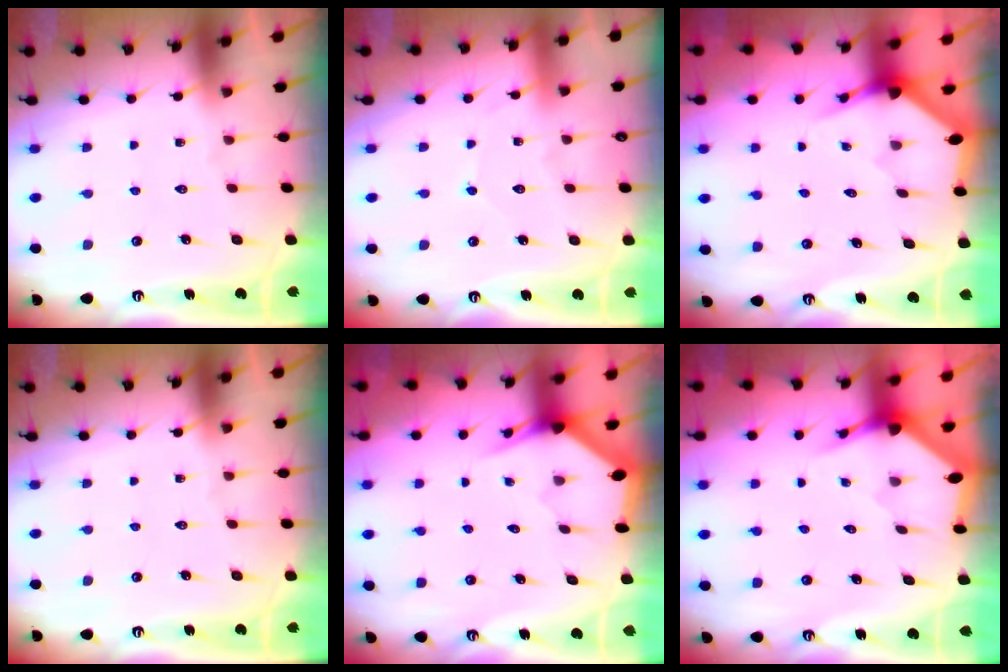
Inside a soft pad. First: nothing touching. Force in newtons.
{"total": 3.9, "press": 3.9, "slide": 0.4}
{"total": 3.2, "press": 3.2, "slide": 0.2}
{"total": 0.0}
{"total": 3.0, "press": 3.0, "slide": 0.1}
{"total": 2.9, "press": 2.9, "slide": 0.1}